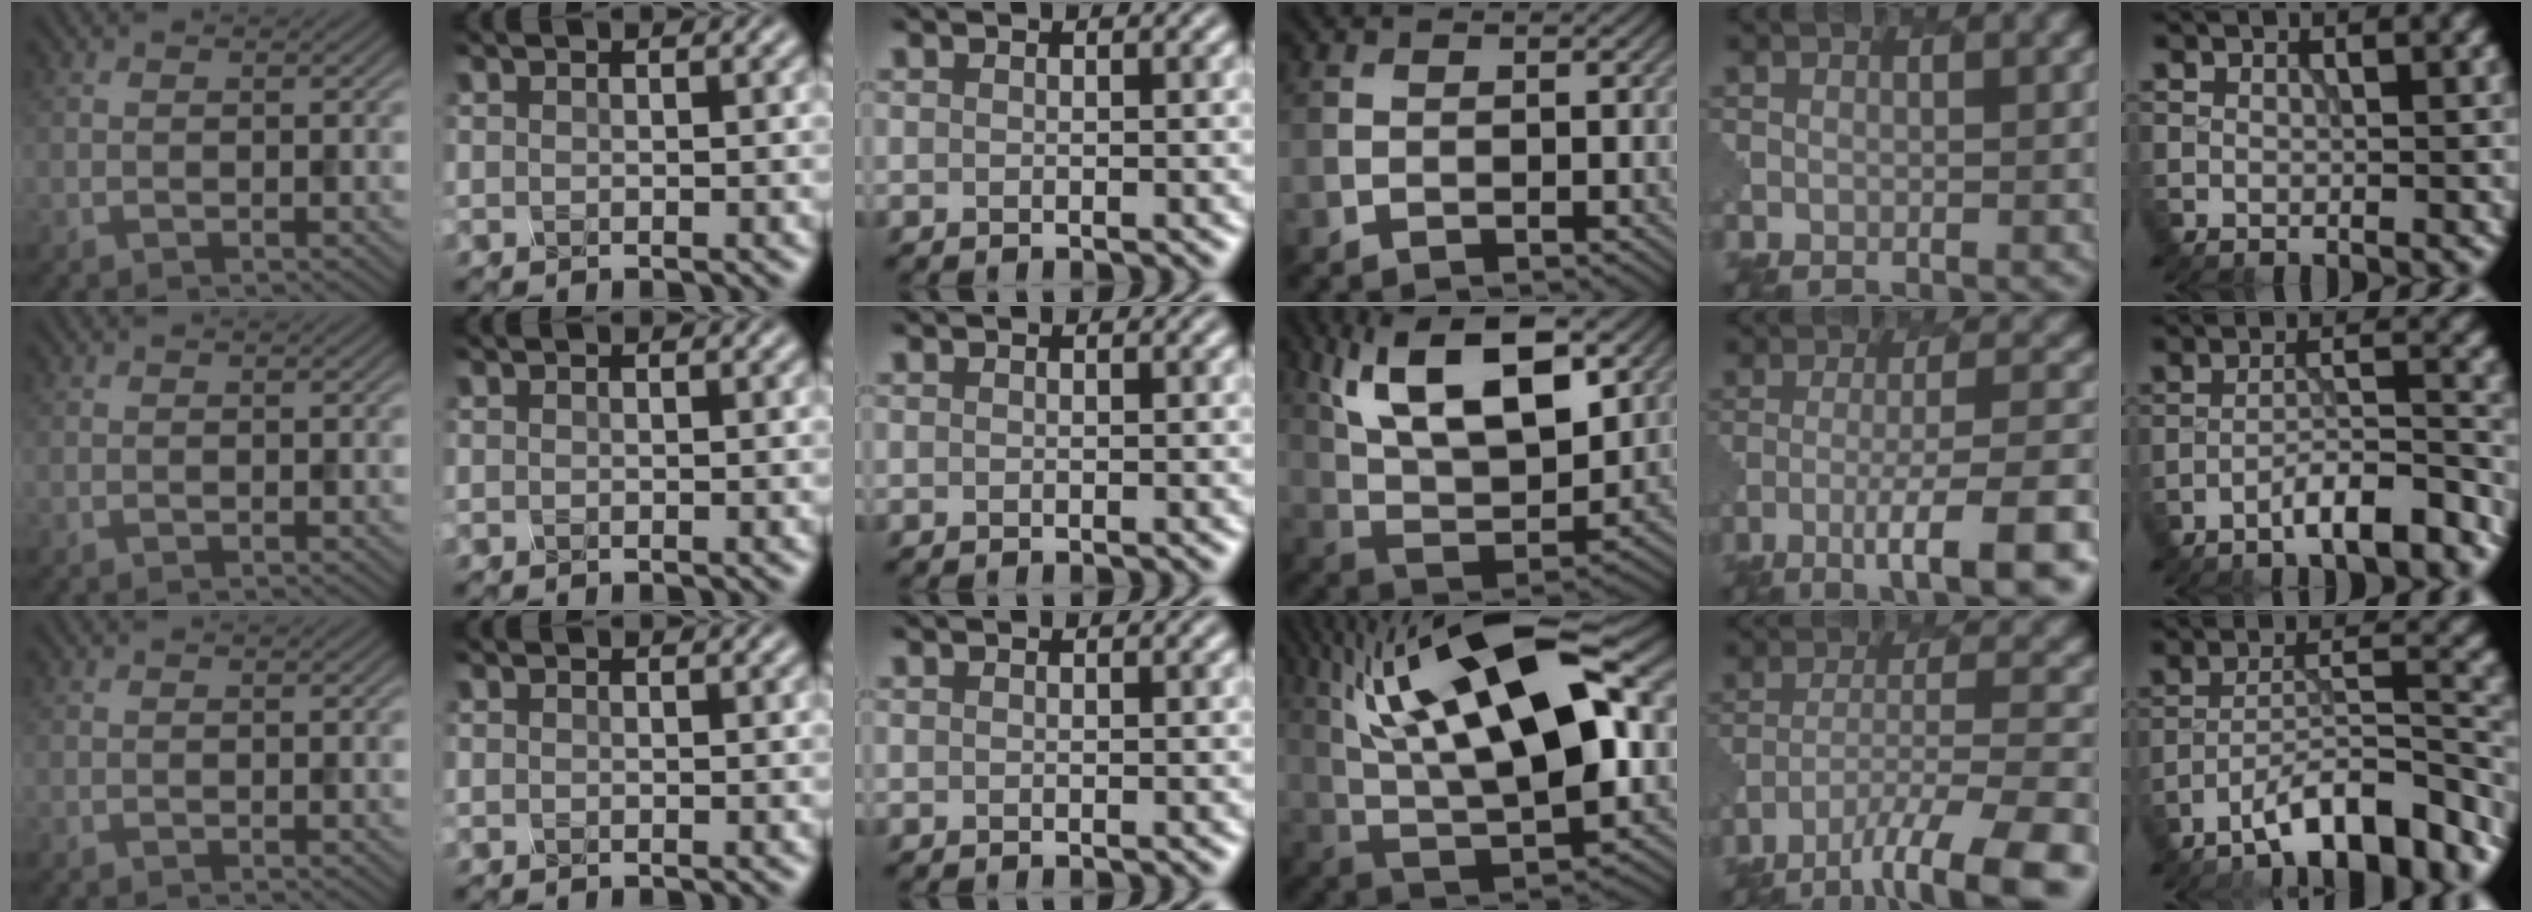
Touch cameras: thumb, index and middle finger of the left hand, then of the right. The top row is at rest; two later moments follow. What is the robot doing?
{"motion": "twist", "object": "rubiks cube"}